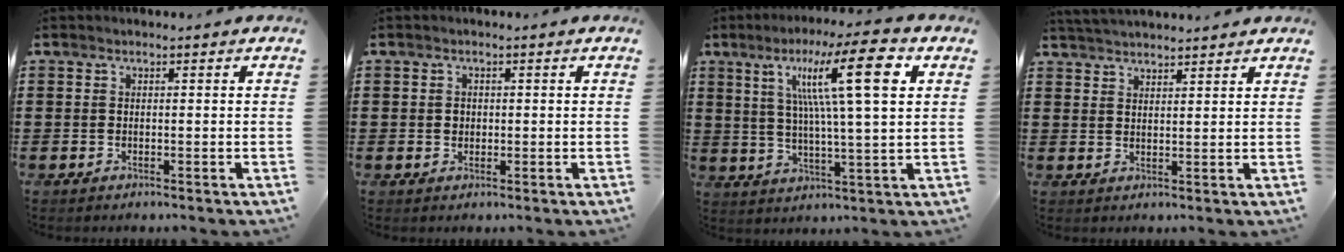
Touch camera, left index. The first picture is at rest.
{"total": 1.1, "force": [0.2, 1.0, 0.5], "torque": [-0.013, 0.006, 0.003]}
{"total": 14.6, "force": [6.0, 1.9, 13.2], "torque": [-0.250, 0.013, 0.089]}
{"total": 3.0, "force": [3.0, -0.1, 0.2], "torque": [-0.012, -0.004, 0.057]}